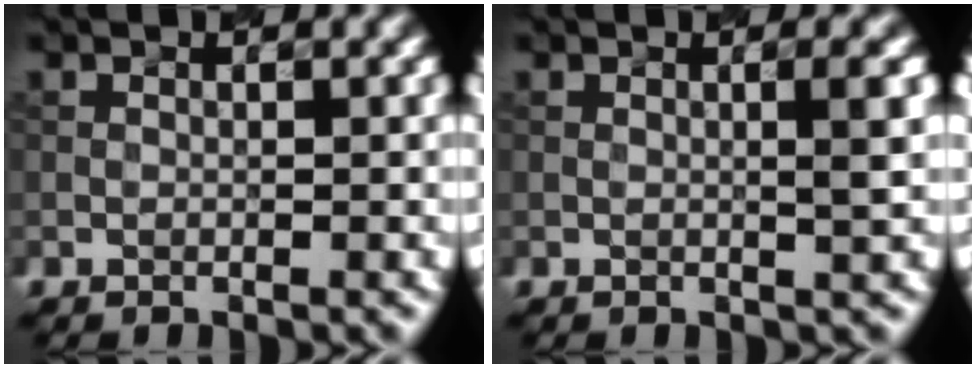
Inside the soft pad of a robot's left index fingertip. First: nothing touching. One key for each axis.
{"total": 2.4, "fx": 0.1, "fy": 0.5, "fz": 2.3, "tx": -0.029, "ty": 0.006, "tz": 0.004}